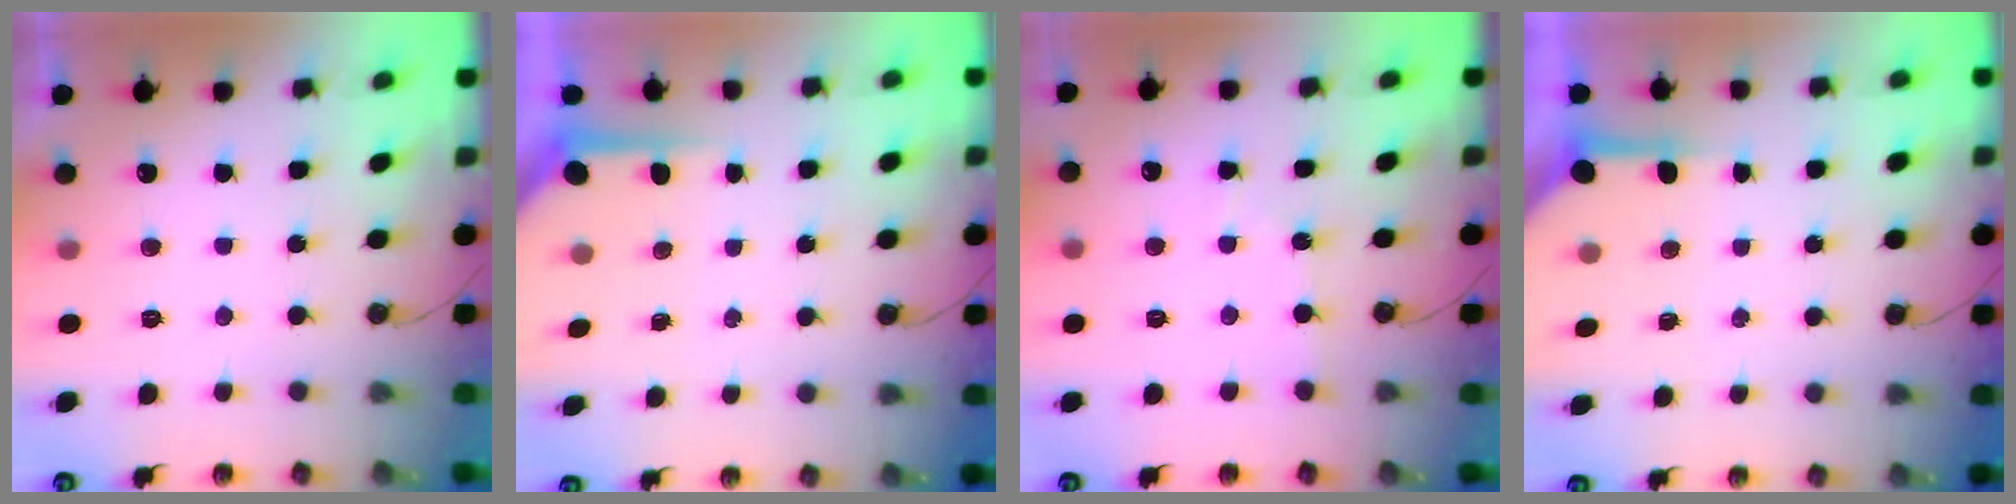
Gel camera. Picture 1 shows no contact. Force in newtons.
{"total": 3.7, "press": 3.6, "slide": 0.4}
{"total": 3.0, "press": 2.9, "slide": 0.5}
{"total": 3.9, "press": 3.9, "slide": 0.4}